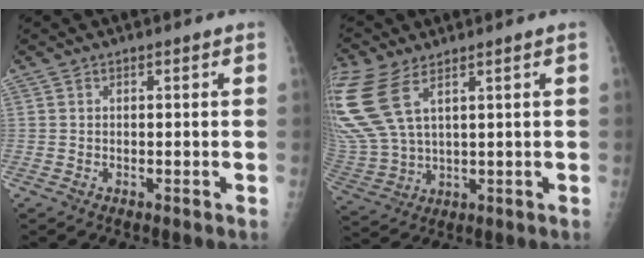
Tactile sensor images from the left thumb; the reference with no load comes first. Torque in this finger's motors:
{"motor_torque": [1.81, 3.03, 1.47, -1.30, 0.70]}